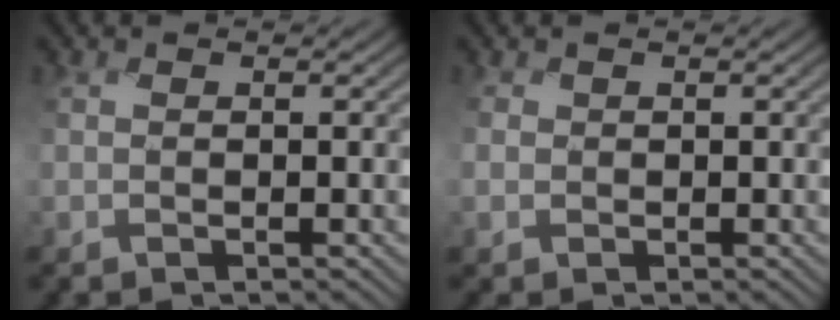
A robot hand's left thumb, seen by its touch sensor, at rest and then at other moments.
{"total": 1.1, "force": [0.1, 0.7, -0.8], "torque": [0.008, -0.003, -0.005]}